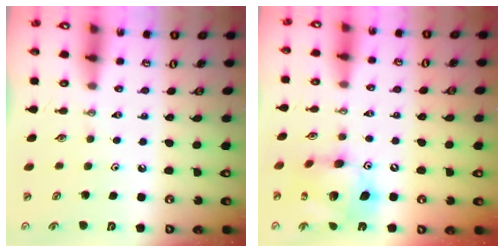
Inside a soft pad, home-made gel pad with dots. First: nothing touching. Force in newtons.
{"total": 14.5, "press": 14.5, "slide": 1.5}